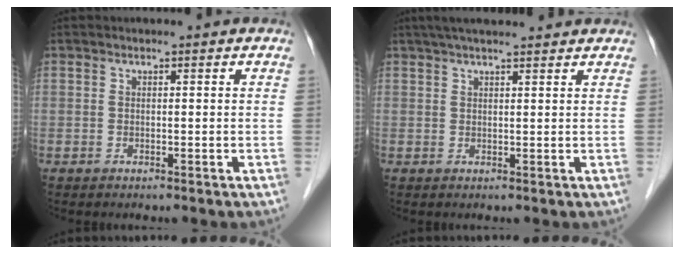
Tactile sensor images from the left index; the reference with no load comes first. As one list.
[{"total": 9.7, "force": [8.4, 1.1, 4.8], "torque": [-0.072, 0.038, 0.115]}]